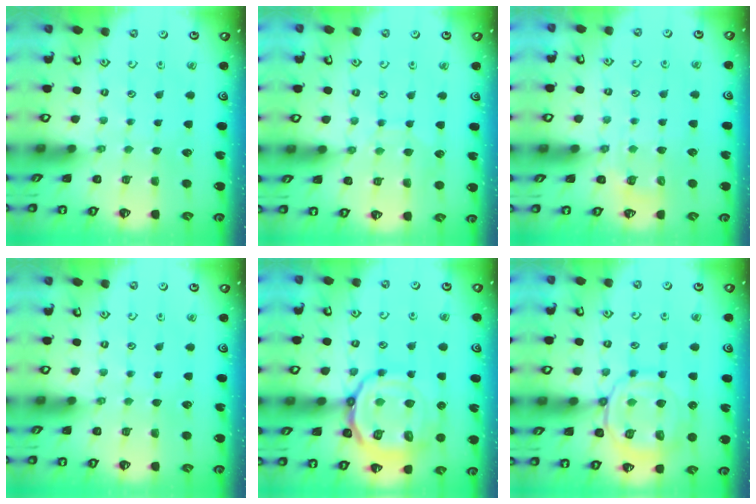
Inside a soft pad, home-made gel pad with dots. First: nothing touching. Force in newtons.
{"total": 7.9, "press": 7.8, "slide": 0.5}
{"total": 3.2, "press": 3.0, "slide": 1.1}
{"total": 0.0}
{"total": 20.5, "press": 20.4, "slide": 2.3}
{"total": 12.8, "press": 12.7, "slide": 1.6}